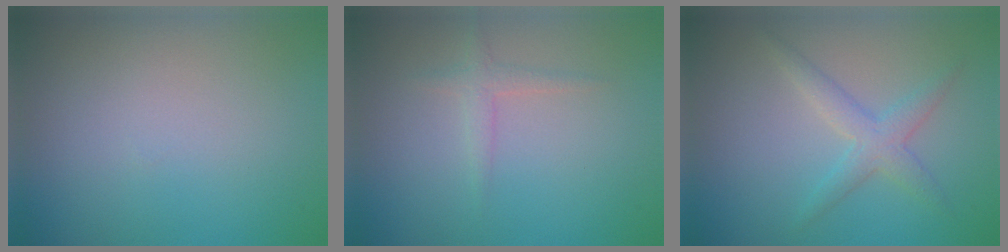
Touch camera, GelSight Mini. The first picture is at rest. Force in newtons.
{"total": 1.3, "press": 1.3, "slide": 0.0}
{"total": 2.5, "press": 2.5, "slide": 0.1}